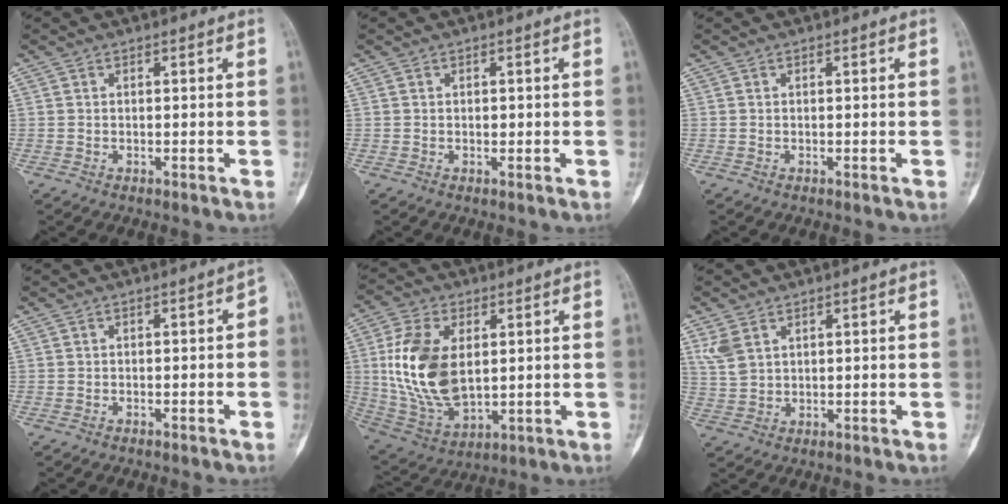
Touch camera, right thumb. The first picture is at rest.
{"total": 0.7, "force": [0.1, 0.5, 0.5], "torque": [-0.008, 0.000, 0.003]}
{"total": 0.0}
{"total": 2.1, "force": [-0.9, 0.9, 1.7], "torque": [-0.017, 0.030, -0.015]}
{"total": 17.0, "force": [2.4, 10.0, 13.6], "torque": [-0.264, -0.014, 0.058]}
{"total": 4.4, "force": [2.3, 2.7, 2.6], "torque": [-0.053, -0.004, 0.058]}